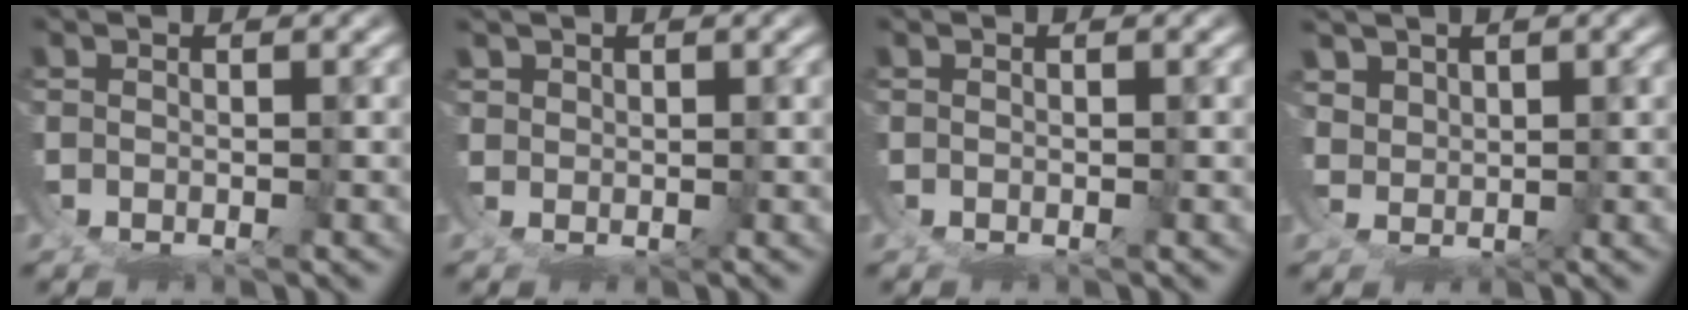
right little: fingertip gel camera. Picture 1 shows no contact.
{"total": 1.2, "force": [1.2, 0.1, 0.1], "torque": [-0.005, 0.000, 0.030]}
{"total": 0.0}
{"total": 2.4, "force": [2.0, 1.1, 0.8], "torque": [-0.029, -0.018, 0.056]}